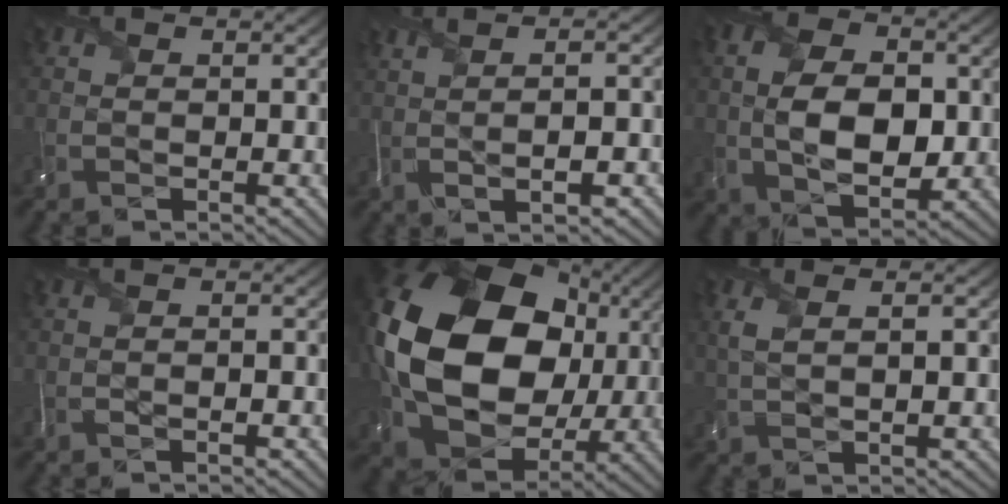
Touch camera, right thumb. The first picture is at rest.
{"total": 6.2, "force": [0.4, 1.8, 6.0], "torque": [-0.068, 0.024, -0.006]}
{"total": 9.1, "force": [-0.6, 5.4, 7.2], "torque": [-0.145, -0.008, -0.015]}
{"total": 1.6, "force": [-1.0, 0.4, 1.2], "torque": [-0.010, -0.005, -0.013]}
{"total": 20.1, "force": [2.1, 15.2, 13.0], "torque": [-0.302, -0.019, 0.061]}
{"total": 3.6, "force": [0.5, 0.9, 3.4], "torque": [-0.078, 0.001, 0.013]}